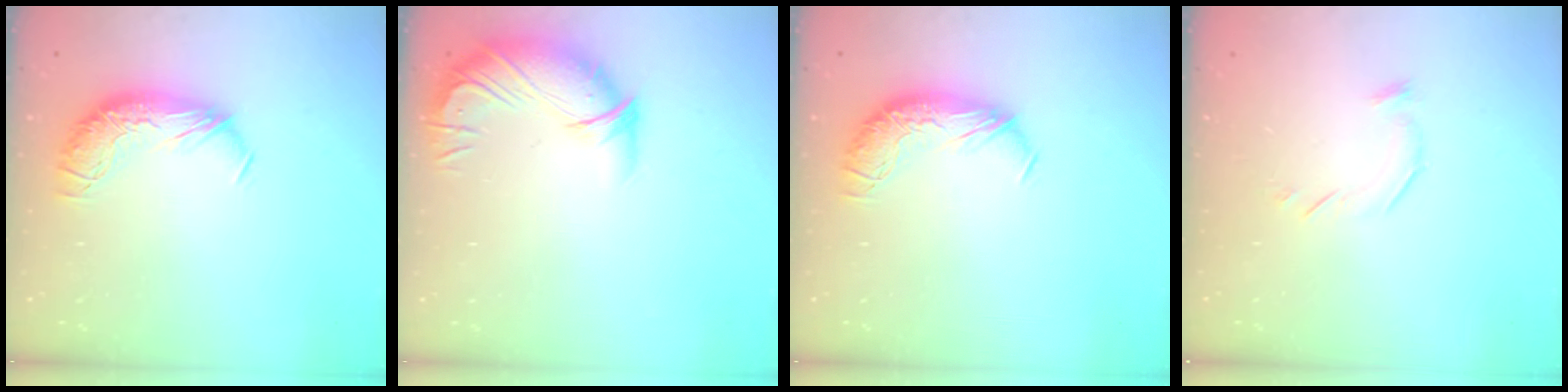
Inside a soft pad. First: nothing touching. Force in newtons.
{"total": 2.9, "press": 0.1, "slide": 2.9}
{"total": 0.0}
{"total": 6.8, "press": 6.7, "slide": 0.4}